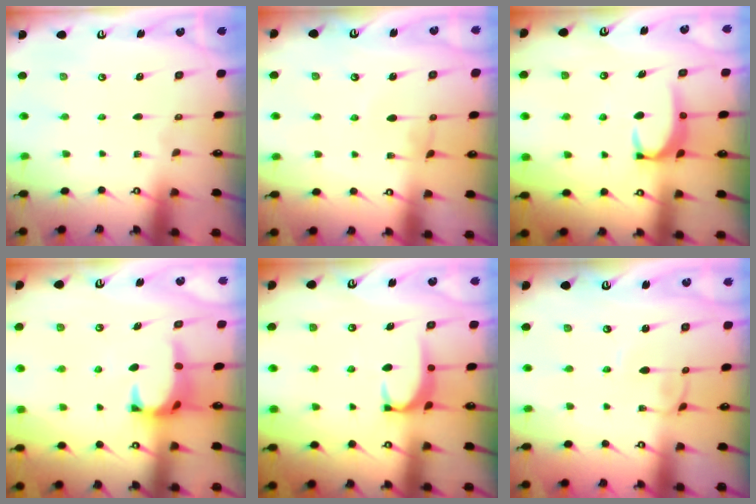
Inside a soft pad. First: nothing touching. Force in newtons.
{"total": 0.7, "press": 0.6, "slide": 0.3}
{"total": 3.0, "press": 3.0, "slide": 0.5}
{"total": 1.4, "press": 1.2, "slide": 0.7}
{"total": 2.0, "press": 1.9, "slide": 0.5}
{"total": 3.8, "press": 3.8, "slide": 0.1}